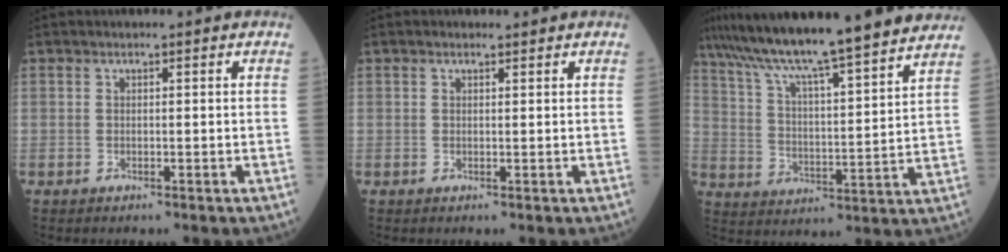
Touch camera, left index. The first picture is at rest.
{"total": 0.5, "force": [0.5, 0.2, 0.1], "torque": [-0.011, 0.003, 0.007]}
{"total": 21.2, "force": [18.2, 0.3, 10.8], "torque": [-0.181, 0.008, 0.272]}